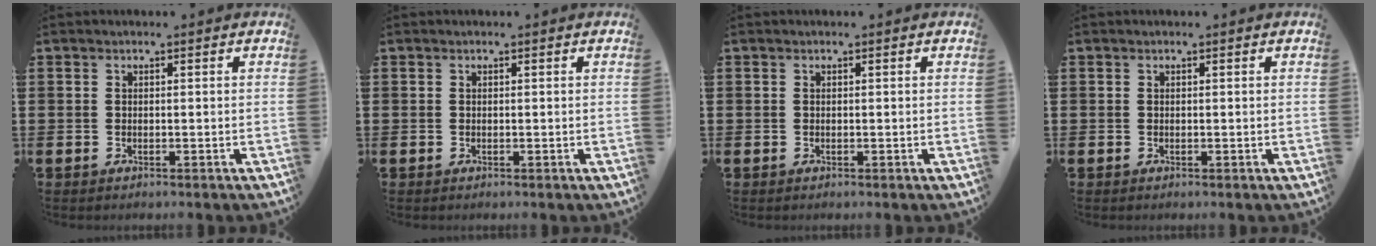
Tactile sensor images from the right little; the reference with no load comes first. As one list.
[{"total": 0.0}, {"total": 0.0}, {"total": 0.0}]